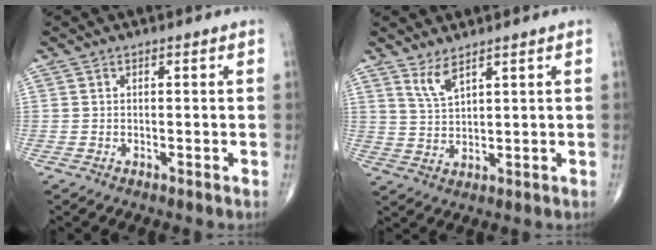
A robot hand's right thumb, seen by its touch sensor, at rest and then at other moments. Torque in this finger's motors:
{"motor_torque": [-0.12, 0.18, 0.44, 0.42, 0.02]}